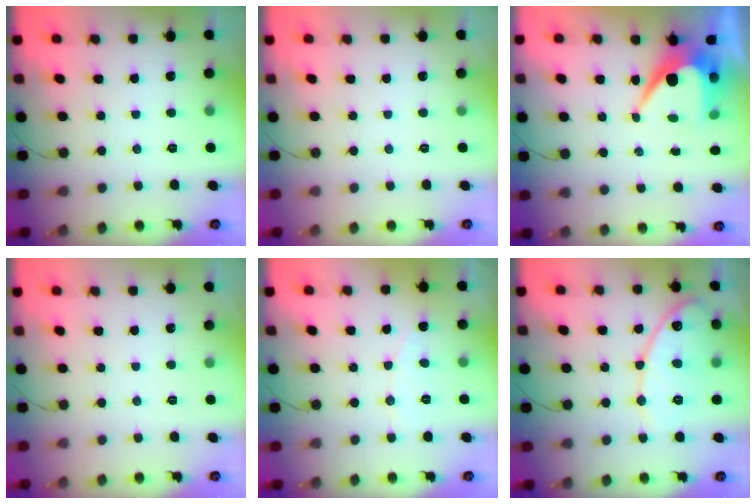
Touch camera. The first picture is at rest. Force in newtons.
{"total": 0.0}
{"total": 9.4, "press": 9.4, "slide": 0.9}
{"total": 0.0}
{"total": 2.8, "press": 2.8, "slide": 0.3}
{"total": 13.6, "press": 13.6, "slide": 0.9}